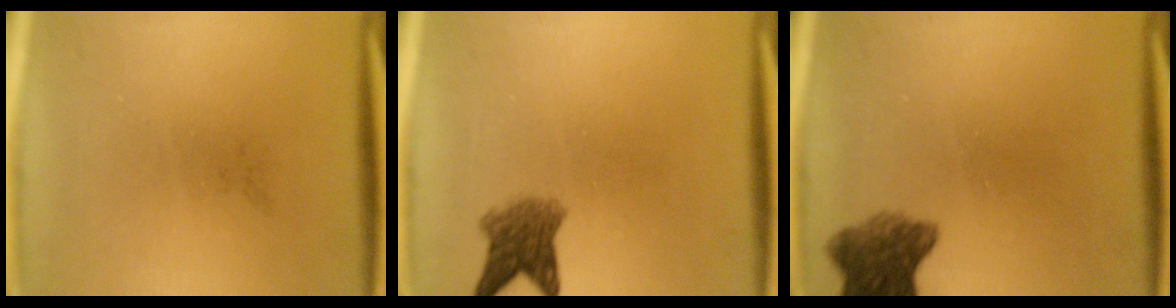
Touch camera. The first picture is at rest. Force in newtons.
{"total": 4.4}
{"total": 6.8}